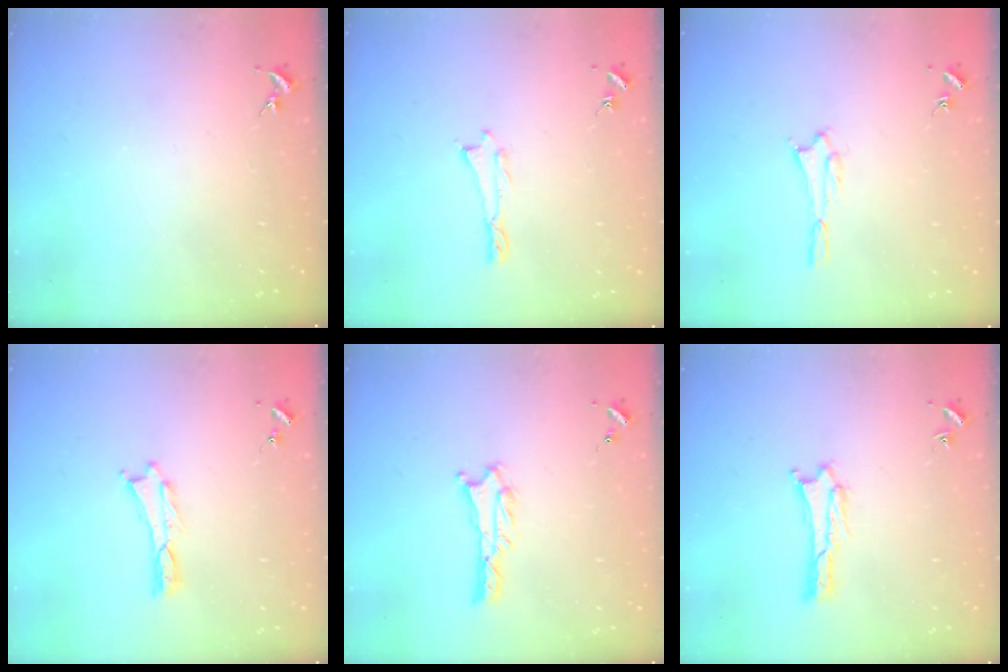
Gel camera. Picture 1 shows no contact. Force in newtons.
{"total": 0.0}
{"total": 1.6, "press": 1.6, "slide": 0.1}
{"total": 0.0}
{"total": 2.0, "press": 2.0, "slide": 0.3}
{"total": 1.9, "press": 1.9, "slide": 0.1}